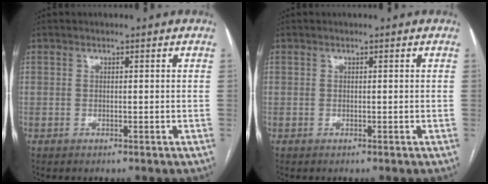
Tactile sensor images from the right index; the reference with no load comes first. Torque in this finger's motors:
{"motor_torque": [0.00, 0.00, 0.02, 0.00]}